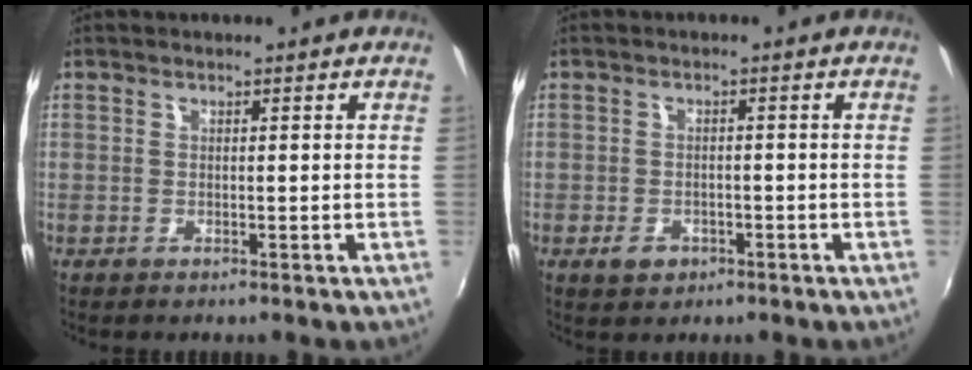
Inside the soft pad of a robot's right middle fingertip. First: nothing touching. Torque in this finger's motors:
{"motor_torque": [0.43, -0.40, 0.13, 0.01]}